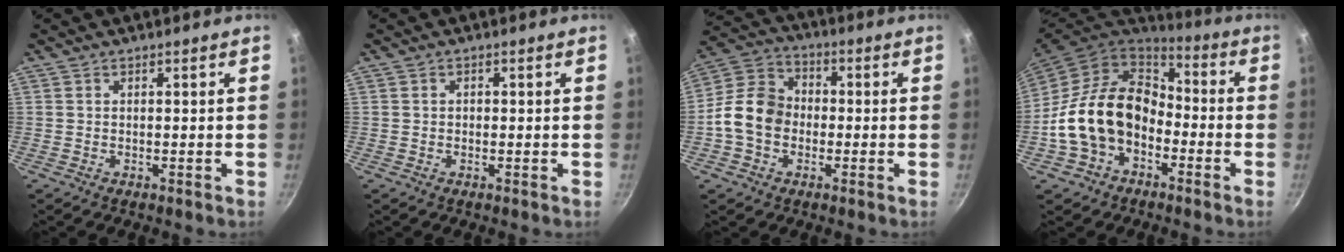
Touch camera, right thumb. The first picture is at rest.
{"total": 0.8, "force": [0.0, 0.7, 0.4], "torque": [-0.003, 0.005, -0.001]}
{"total": 11.4, "force": [-1.9, 9.1, 6.7], "torque": [-0.093, 0.031, -0.056]}
{"total": 17.3, "force": [-4.0, 12.8, 11.0], "torque": [-0.169, 0.056, -0.078]}